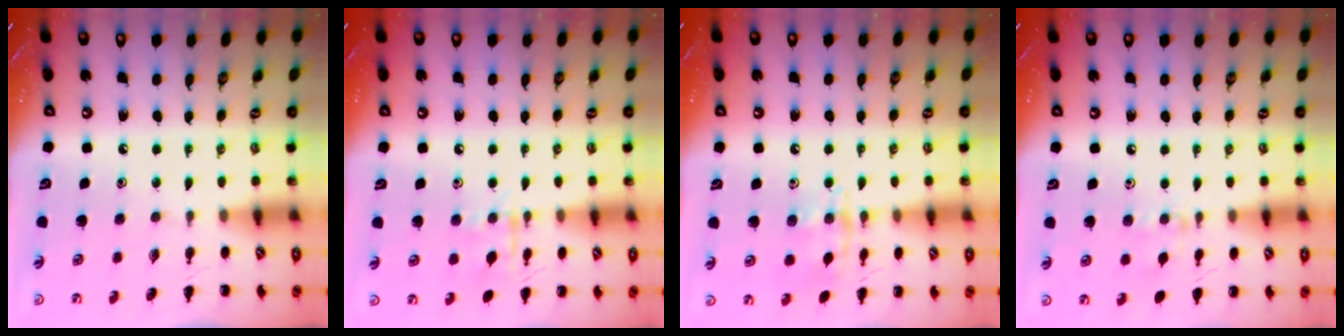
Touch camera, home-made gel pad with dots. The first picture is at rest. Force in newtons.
{"total": 7.9, "press": 7.8, "slide": 0.8}
{"total": 10.6, "press": 10.6, "slide": 0.6}
{"total": 6.6, "press": 6.3, "slide": 2.0}